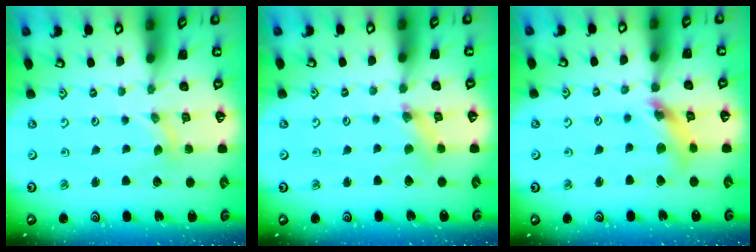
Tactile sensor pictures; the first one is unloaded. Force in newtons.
{"total": 2.3, "press": 2.3, "slide": 0.4}
{"total": 10.1, "press": 10.1, "slide": 1.0}